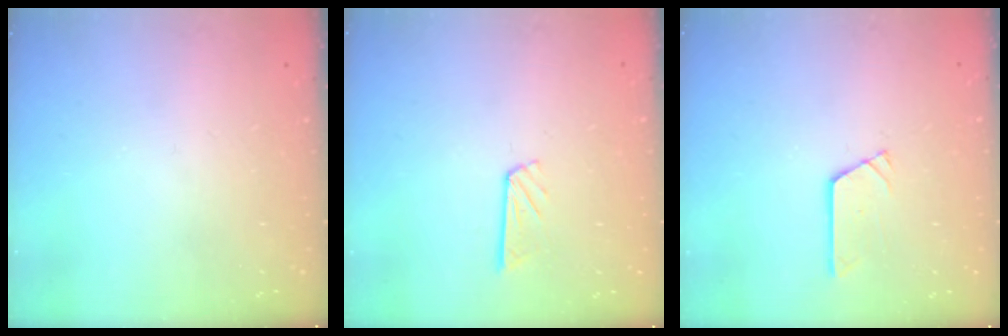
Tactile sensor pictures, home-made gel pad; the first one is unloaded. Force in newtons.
{"total": 6.6, "press": 6.6, "slide": 0.2}
{"total": 2.4, "press": 2.4, "slide": 0.1}